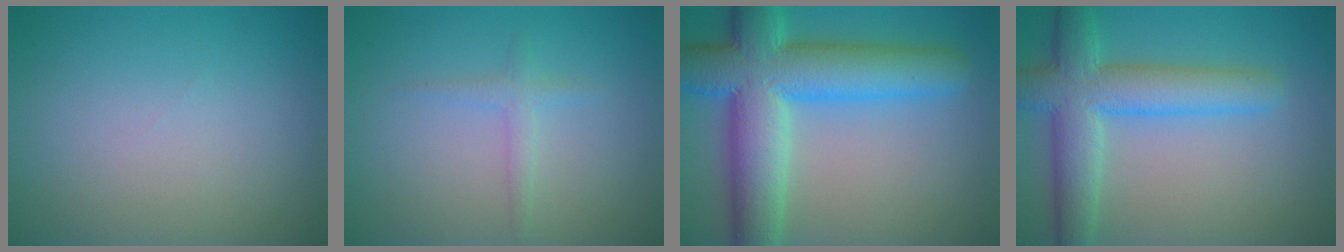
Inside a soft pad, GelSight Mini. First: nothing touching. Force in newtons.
{"total": 1.3, "press": 1.3, "slide": 0.0}
{"total": 11.1, "press": 11.1, "slide": 0.4}
{"total": 6.6, "press": 6.6, "slide": 0.1}